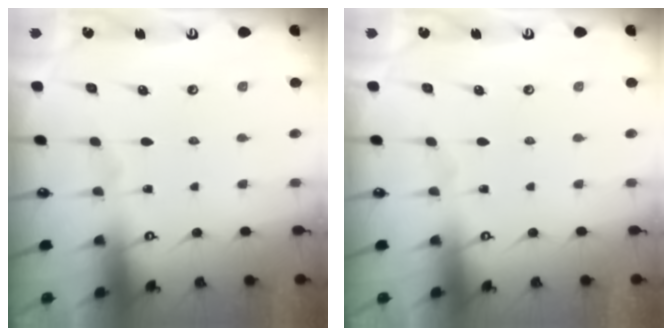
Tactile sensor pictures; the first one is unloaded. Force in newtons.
{"total": 0.0}